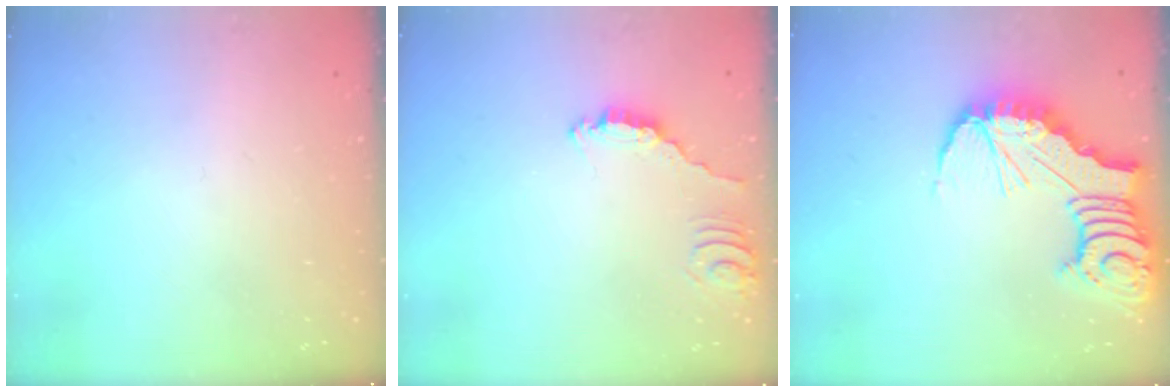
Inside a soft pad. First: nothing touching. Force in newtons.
{"total": 3.0, "press": 3.0, "slide": 0.2}
{"total": 13.6, "press": 13.5, "slide": 1.6}